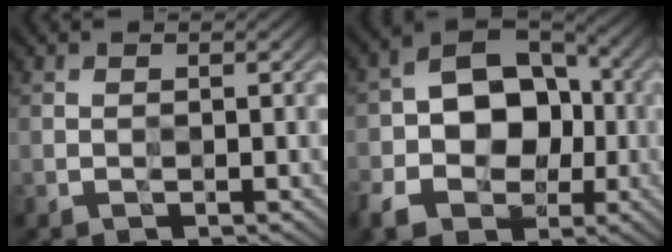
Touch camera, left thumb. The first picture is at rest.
{"total": 12.2, "force": [-2.7, 8.8, 7.9], "torque": [-0.142, -0.009, -0.058]}